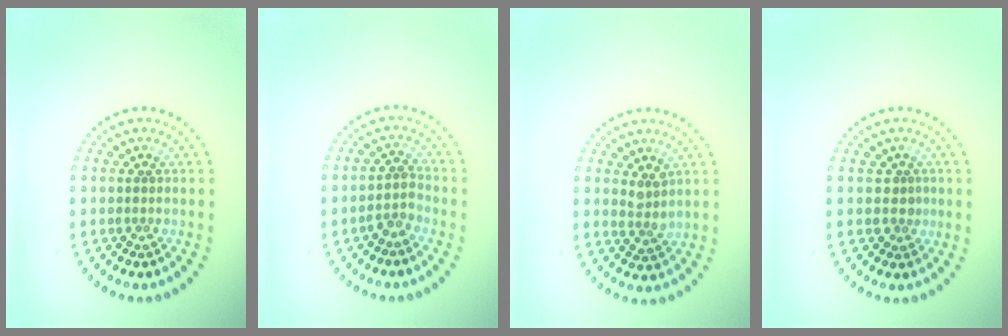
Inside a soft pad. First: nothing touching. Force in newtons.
{"total": 1.9, "press": 1.4, "slide": 1.3}
{"total": 1.6, "press": 1.3, "slide": 1.1}
{"total": 1.0, "press": 0.6, "slide": 0.7}